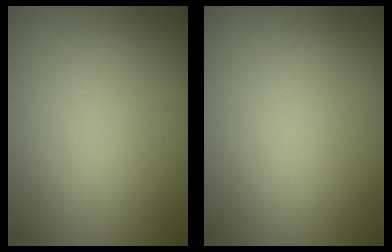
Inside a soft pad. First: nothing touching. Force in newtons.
{"total": 0.0}